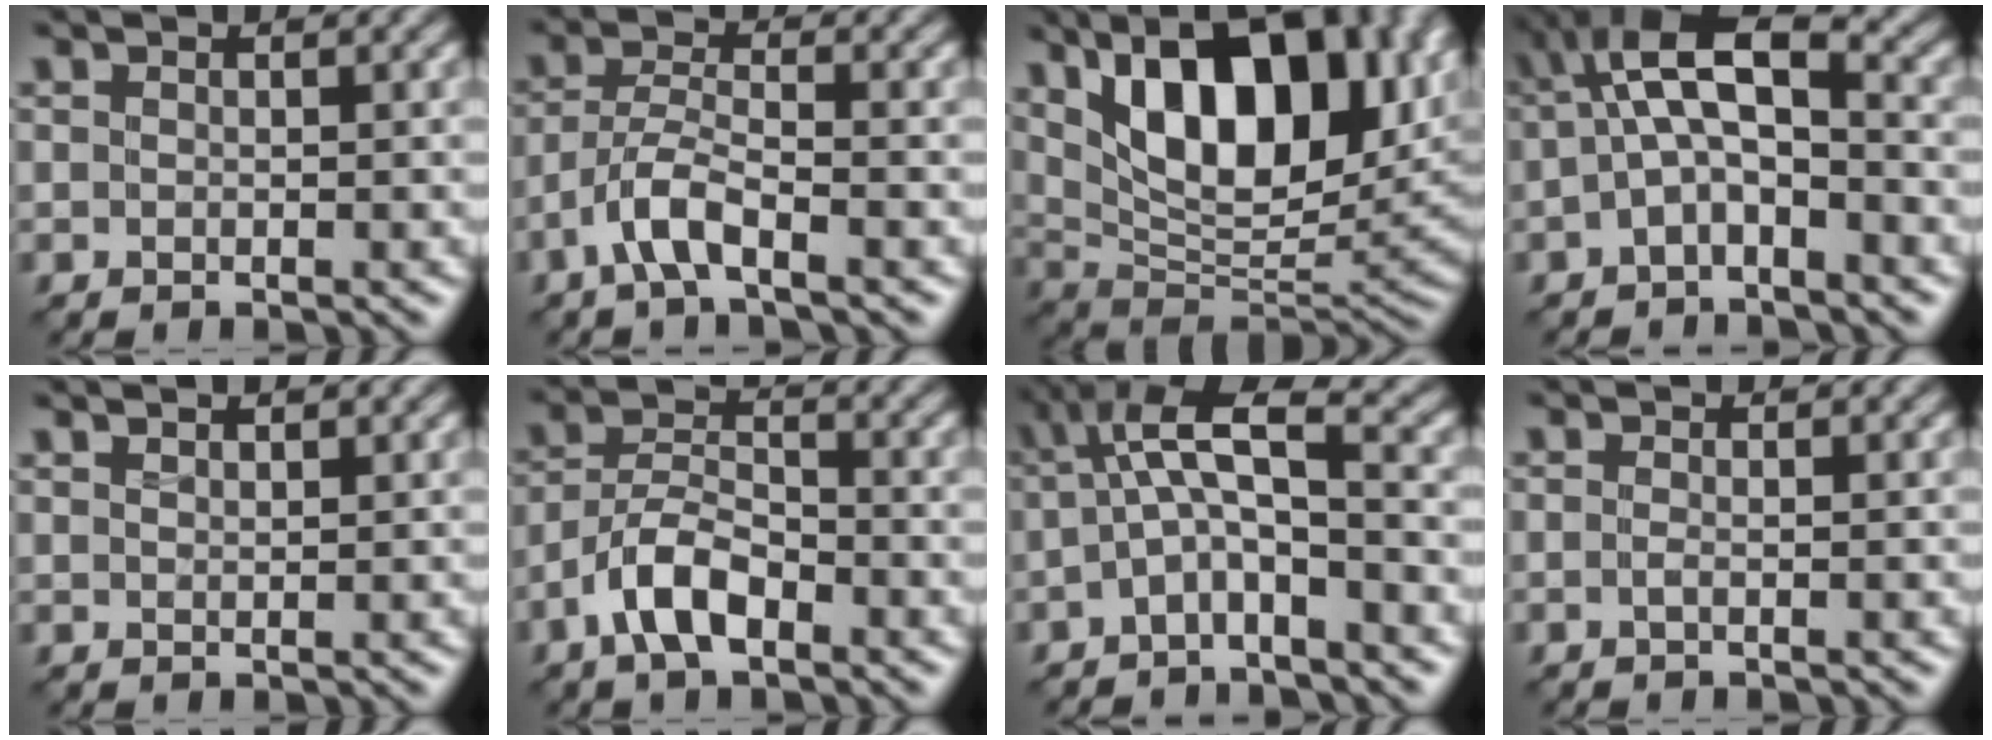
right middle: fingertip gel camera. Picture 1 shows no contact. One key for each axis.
{"total": 3.6, "fx": -2.2, "fy": 0.8, "fz": 2.8, "tx": -0.061, "ty": 0.007, "tz": -0.051}
{"total": 15.2, "fx": 6.7, "fy": 7.3, "fz": 11.5, "tx": -0.177, "ty": 0.011, "tz": 0.115}
{"total": 5.5, "fx": 0.1, "fy": 2.2, "fz": 5.0, "tx": -0.088, "ty": 0.018, "tz": -0.010}
{"total": 1.3, "fx": 1.2, "fy": 0.3, "fz": 0.4, "tx": -0.003, "ty": 0.001, "tz": 0.019}
{"total": 4.8, "fx": -2.7, "fy": 2.1, "fz": 3.4, "tx": -0.060, "ty": 0.009, "tz": -0.057}
{"total": 5.0, "fx": -0.3, "fy": 1.5, "fz": 4.8, "tx": -0.087, "ty": 0.017, "tz": -0.014}
{"total": 0.6, "fx": -0.2, "fy": 0.2, "fz": 0.6, "tx": -0.012, "ty": -0.002, "tz": -0.005}